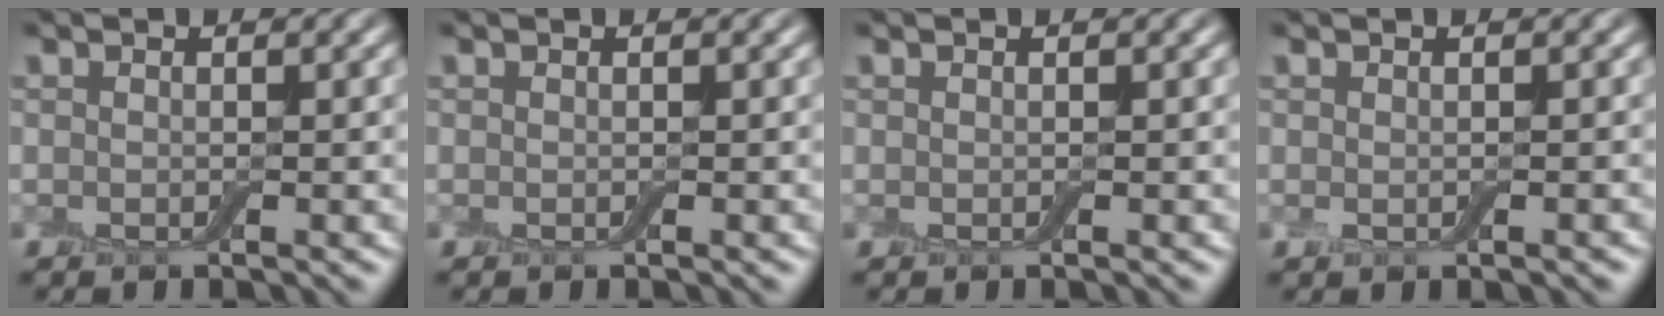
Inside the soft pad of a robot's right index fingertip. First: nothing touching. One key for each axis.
{"total": 0.0}
{"total": 0.0}
{"total": 0.8, "fx": -0.4, "fy": 0.4, "fz": 0.6, "tx": -0.012, "ty": -0.005, "tz": -0.003}